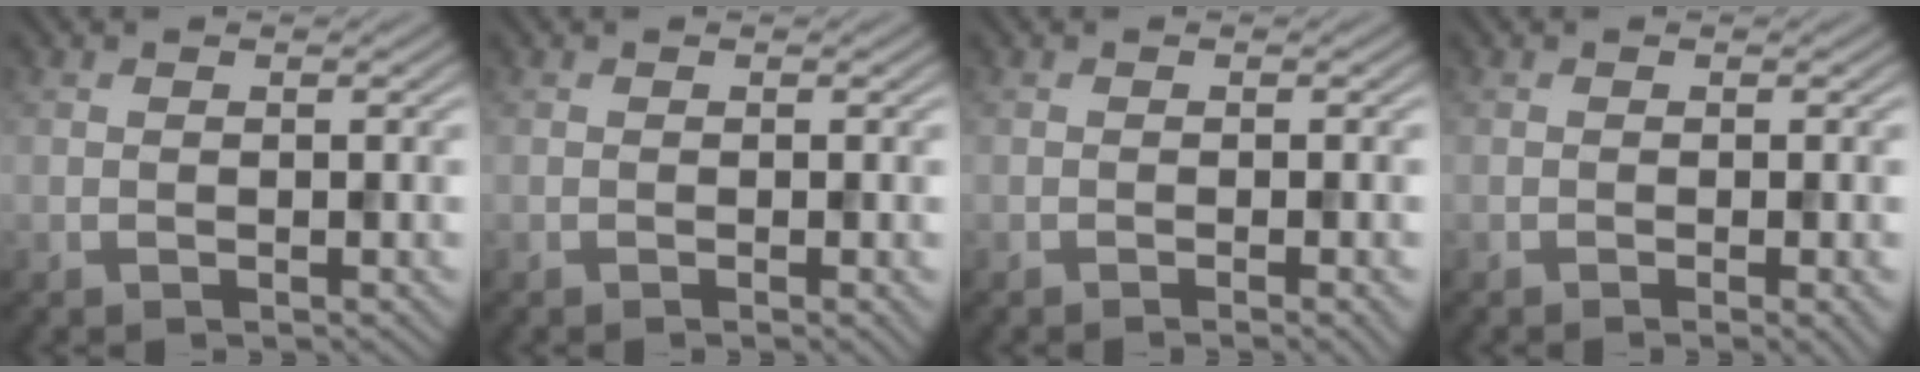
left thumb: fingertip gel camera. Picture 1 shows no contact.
{"total": 0.0}
{"total": 1.1, "force": [-0.4, 0.2, 0.9], "torque": [-0.010, 0.003, -0.007]}
{"total": 1.0, "force": [-0.3, 0.2, 0.9], "torque": [-0.011, 0.001, -0.005]}